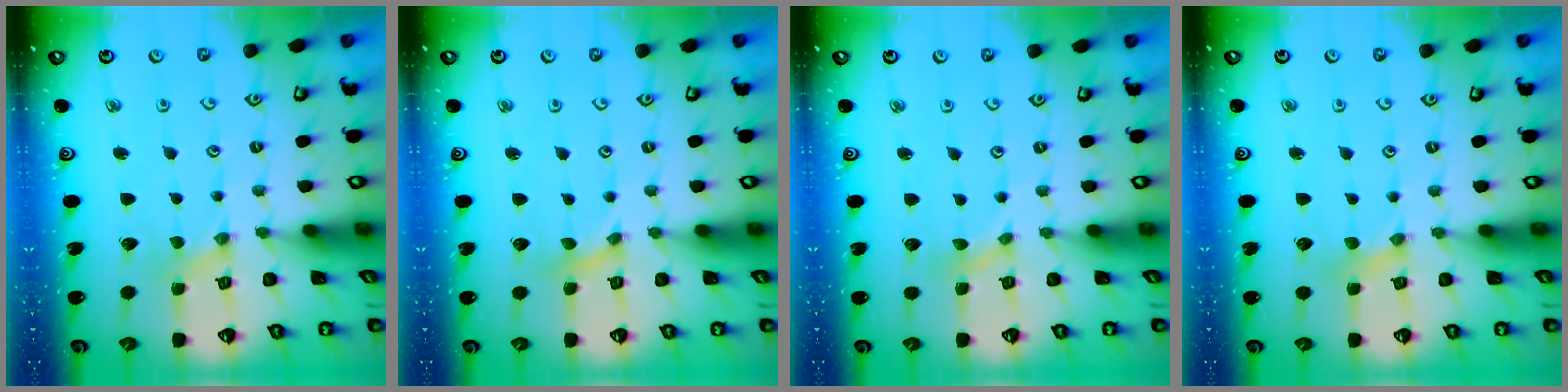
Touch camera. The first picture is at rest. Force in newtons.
{"total": 0.0}
{"total": 0.0}
{"total": 1.9, "press": 1.9, "slide": 0.3}